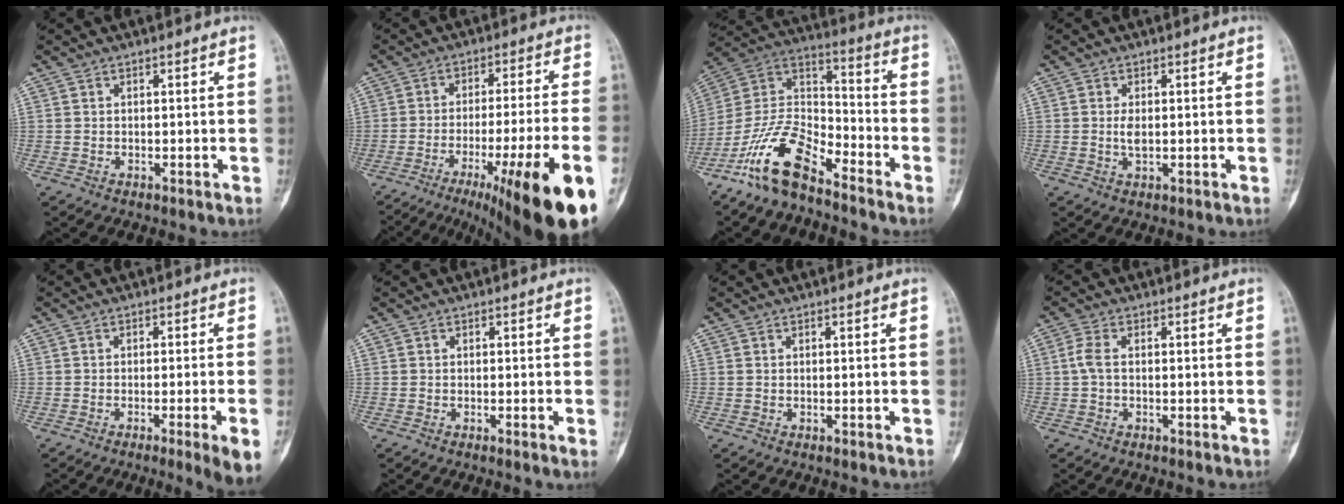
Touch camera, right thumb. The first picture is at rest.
{"total": 22.8, "force": [-11.3, 2.3, 19.6], "torque": [-0.239, 0.023, -0.168]}
{"total": 14.4, "force": [-10.5, 5.4, 8.4], "torque": [-0.149, 0.082, -0.207]}
{"total": 2.1, "force": [0.1, 0.9, 1.8], "torque": [-0.033, -0.002, 0.002]}
{"total": 6.5, "force": [-3.3, -0.5, 5.6], "torque": [-0.080, -0.003, -0.049]}
{"total": 1.1, "force": [-0.3, -0.1, 1.1], "torque": [-0.021, -0.004, -0.005]}
{"total": 0.0}
{"total": 2.8, "force": [0.0, 1.2, 2.5], "torque": [-0.066, 0.002, -0.003]}